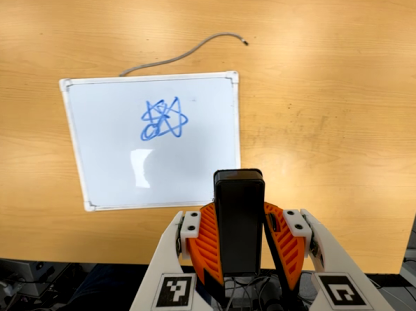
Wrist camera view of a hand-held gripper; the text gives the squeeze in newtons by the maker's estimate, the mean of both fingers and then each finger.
{"total": 6.1, "left": 5.8, "right": 6.4}